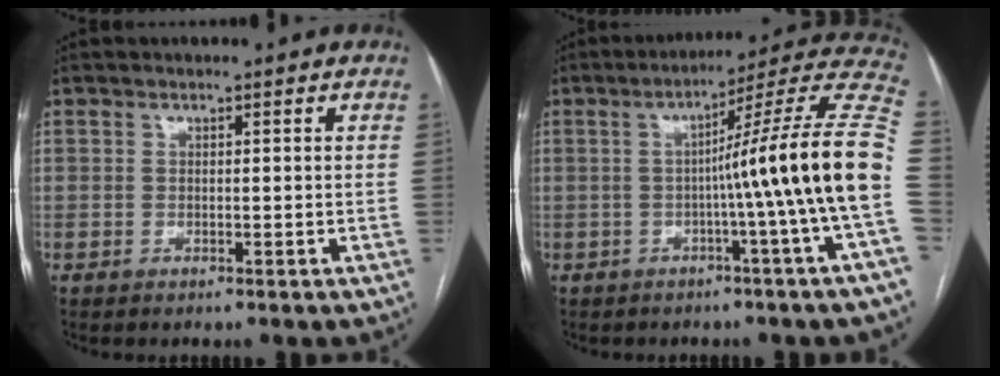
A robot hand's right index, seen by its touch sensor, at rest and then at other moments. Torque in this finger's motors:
{"motor_torque": [1.32, -0.19, 0.63, 0.17]}